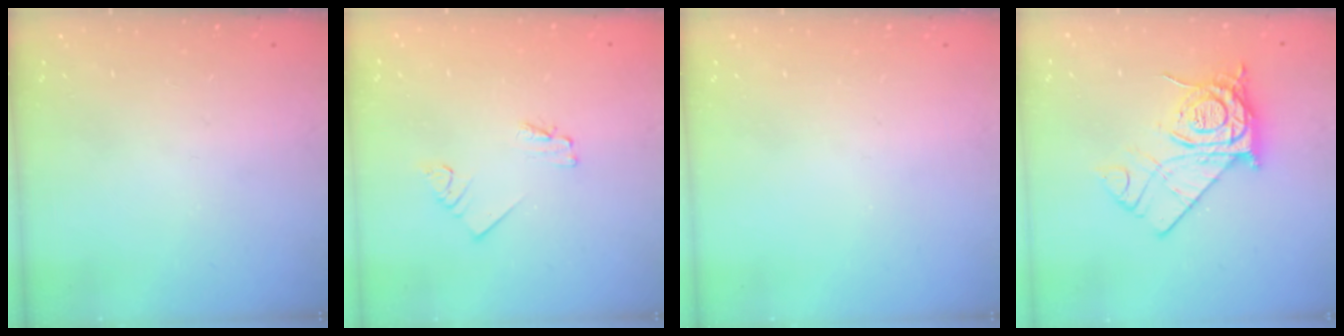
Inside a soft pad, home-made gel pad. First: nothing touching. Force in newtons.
{"total": 1.6, "press": 1.5, "slide": 0.2}
{"total": 0.0}
{"total": 14.2, "press": 14.1, "slide": 1.1}